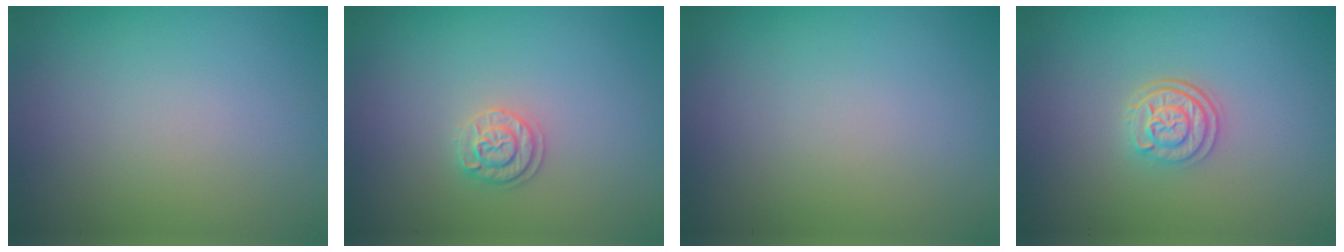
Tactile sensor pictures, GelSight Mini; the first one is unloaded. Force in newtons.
{"total": 1.7, "press": 1.7, "slide": 0.5}
{"total": 0.0}
{"total": 3.0, "press": 2.4, "slide": 1.7}